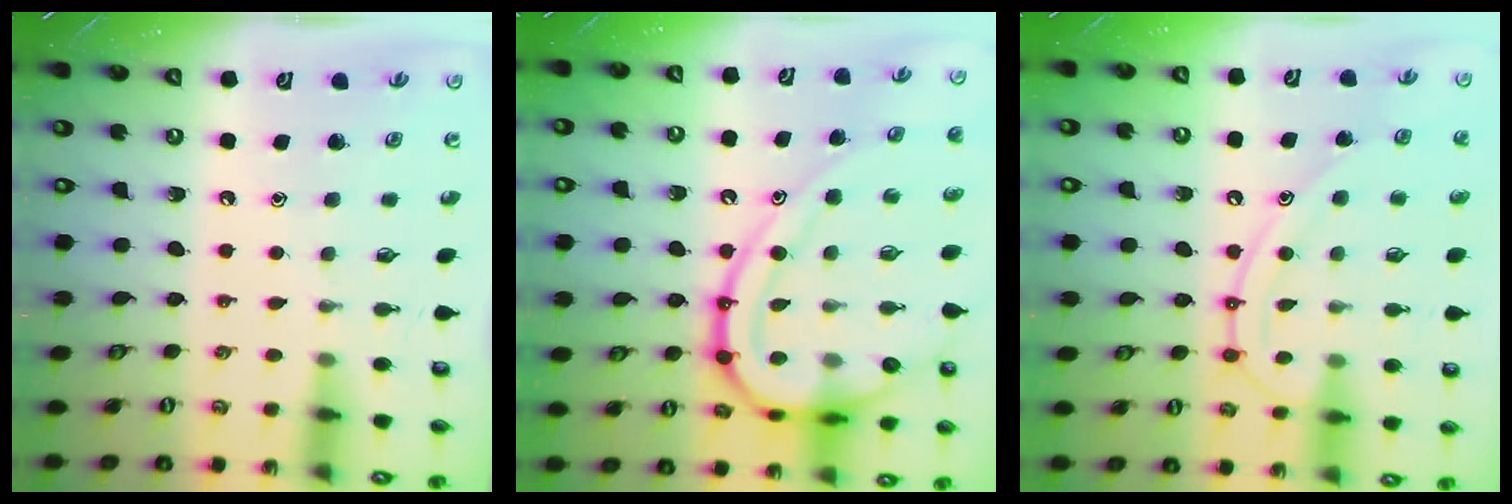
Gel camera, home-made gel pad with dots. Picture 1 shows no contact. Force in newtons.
{"total": 21.9, "press": 21.8, "slide": 1.3}
{"total": 14.6, "press": 14.6, "slide": 1.3}